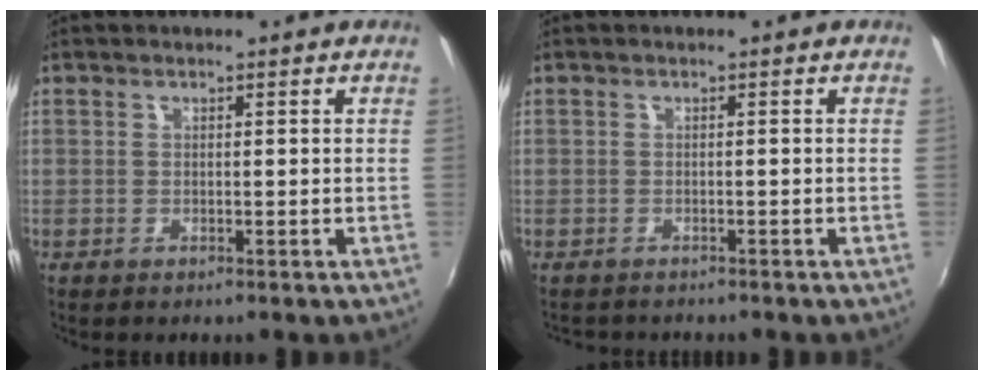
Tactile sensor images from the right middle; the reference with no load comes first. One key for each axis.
{"total": 1.8, "fx": -1.7, "fy": 0.5, "fz": 0.3, "tx": -0.008, "ty": -0.010, "tz": -0.025}